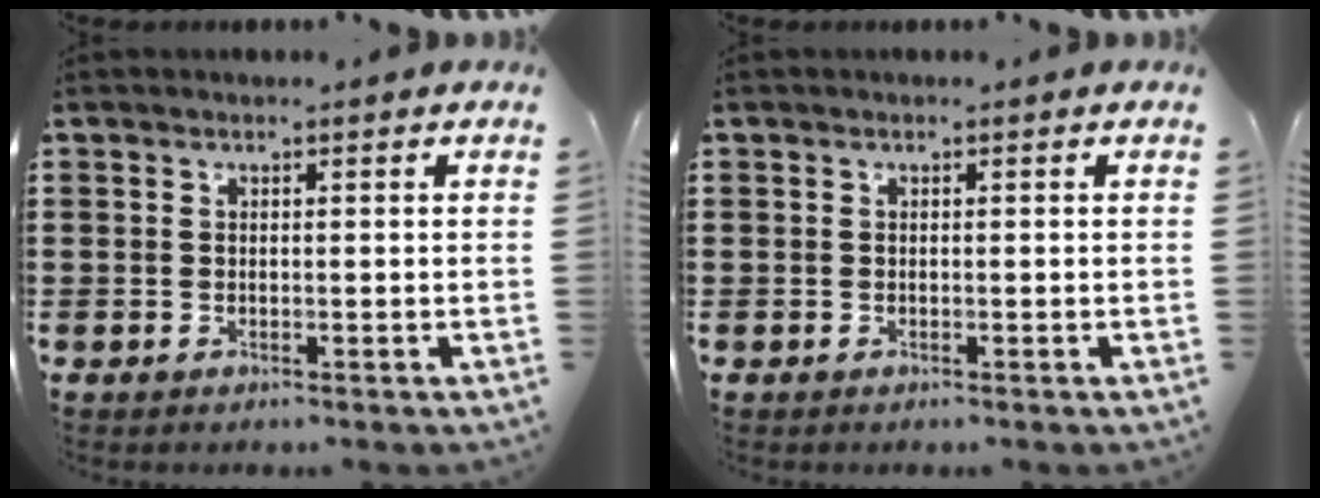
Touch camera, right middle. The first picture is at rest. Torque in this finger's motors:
{"motor_torque": [-0.02, -0.02, 0.00, 0.00]}